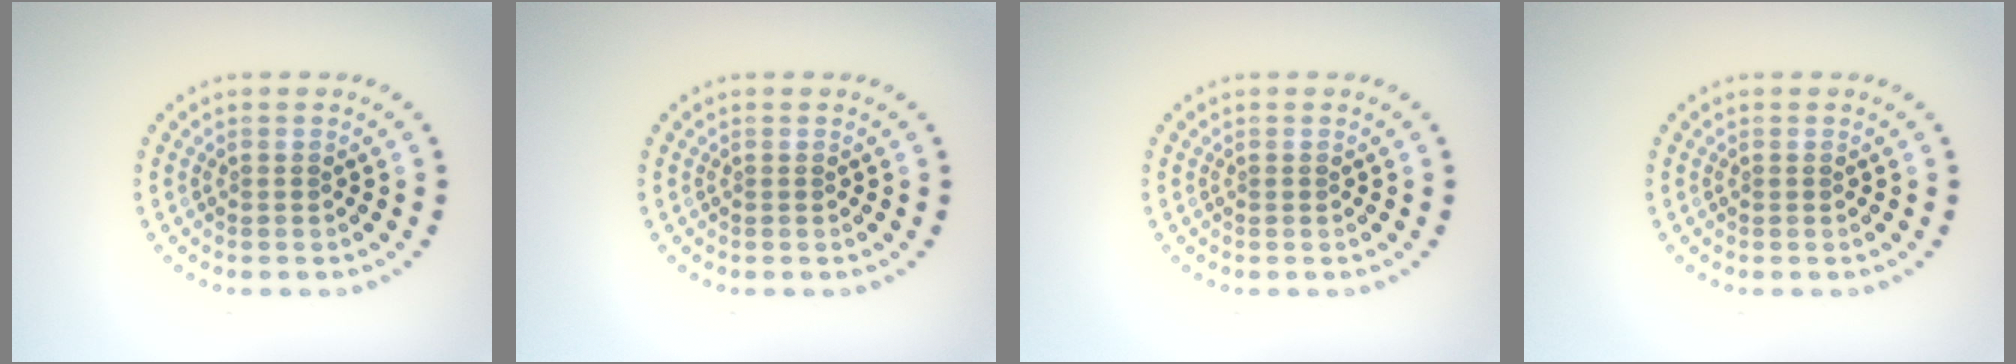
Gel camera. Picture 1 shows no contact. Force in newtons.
{"total": 0.0}
{"total": 0.0}
{"total": 0.0}